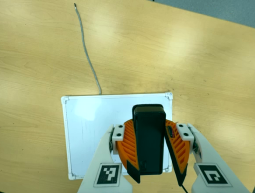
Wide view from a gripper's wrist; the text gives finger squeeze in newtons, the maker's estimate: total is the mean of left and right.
{"total": 8.8, "left": 8.7, "right": 8.8}